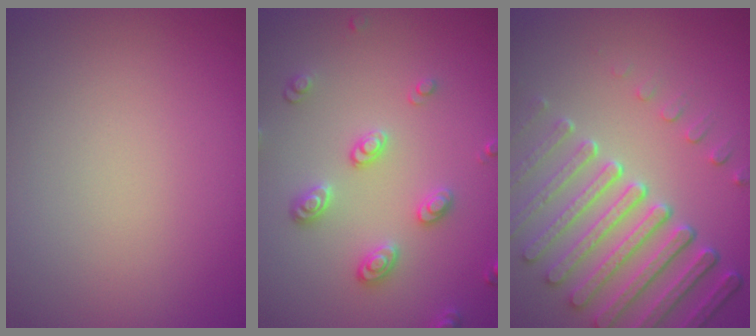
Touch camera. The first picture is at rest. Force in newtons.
{"total": 2.9, "press": 2.7, "slide": 1.1}
{"total": 7.0, "press": 5.3, "slide": 4.5}